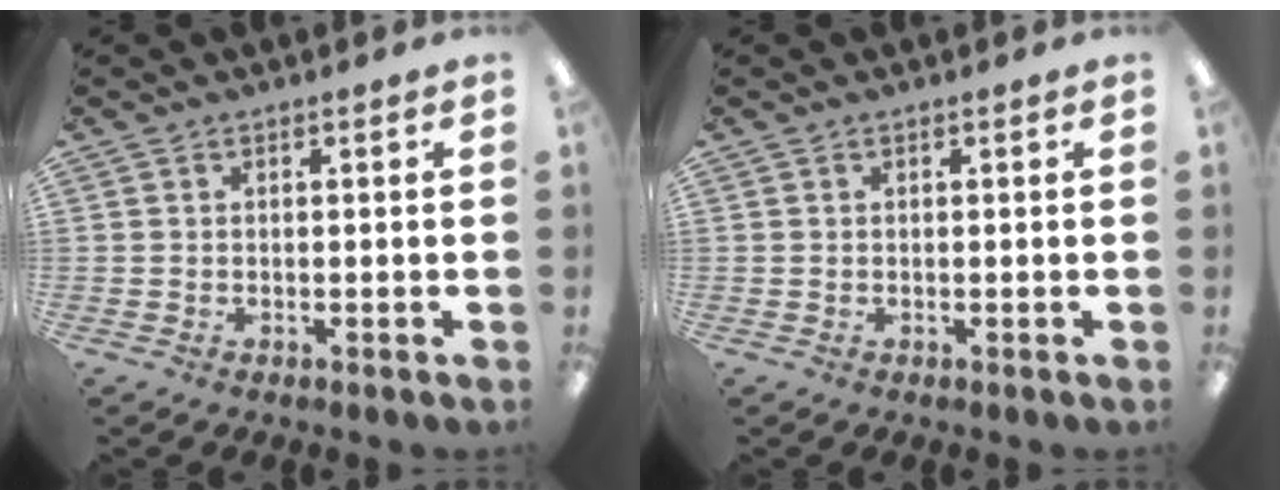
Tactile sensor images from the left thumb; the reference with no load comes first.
{"total": 0.0}